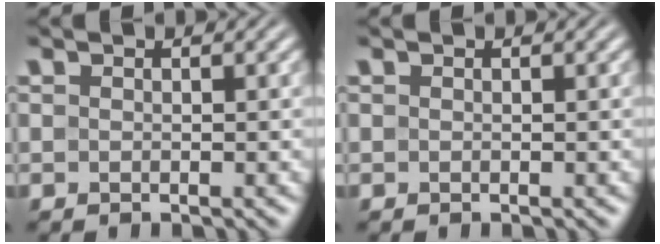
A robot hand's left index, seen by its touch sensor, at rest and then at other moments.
{"total": 0.0}